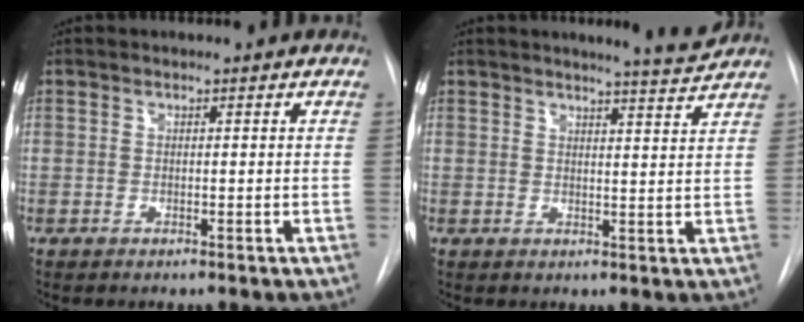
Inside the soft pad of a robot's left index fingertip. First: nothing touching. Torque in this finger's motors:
{"motor_torque": [0.11, -0.23, -0.09, -0.04]}